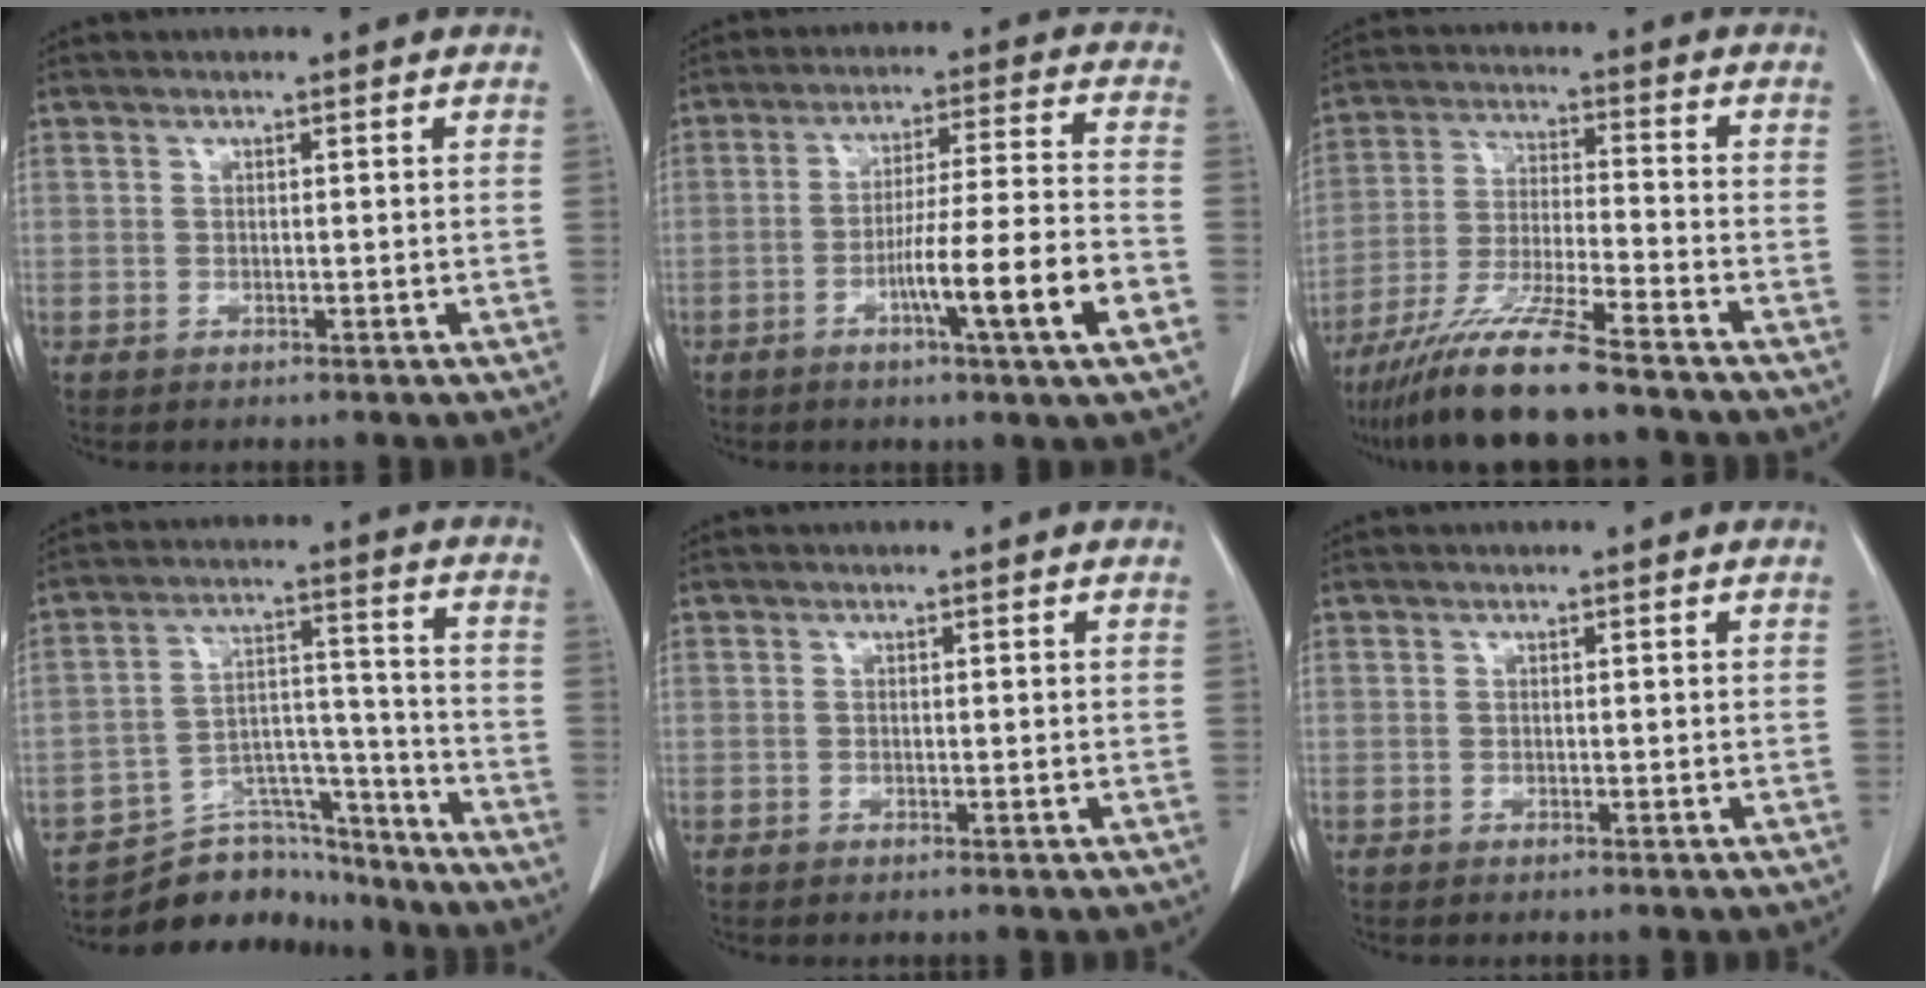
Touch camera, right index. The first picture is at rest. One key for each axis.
{"total": 12.5, "fx": -4.7, "fy": -0.8, "fz": 11.6, "tx": -0.190, "ty": -0.004, "tz": -0.079}
{"total": 12.3, "fx": -9.8, "fy": 0.0, "fz": 7.6, "tx": -0.143, "ty": -0.028, "tz": -0.177}
{"total": 13.0, "fx": -12.1, "fy": 4.5, "fz": 1.2, "tx": -0.009, "ty": 0.059, "tz": -0.193}
{"total": 0.0}
{"total": 0.0}